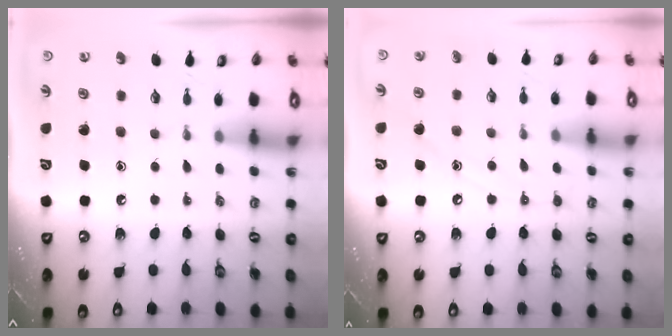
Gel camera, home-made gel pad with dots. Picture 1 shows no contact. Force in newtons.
{"total": 7.2, "press": 7.2, "slide": 0.7}